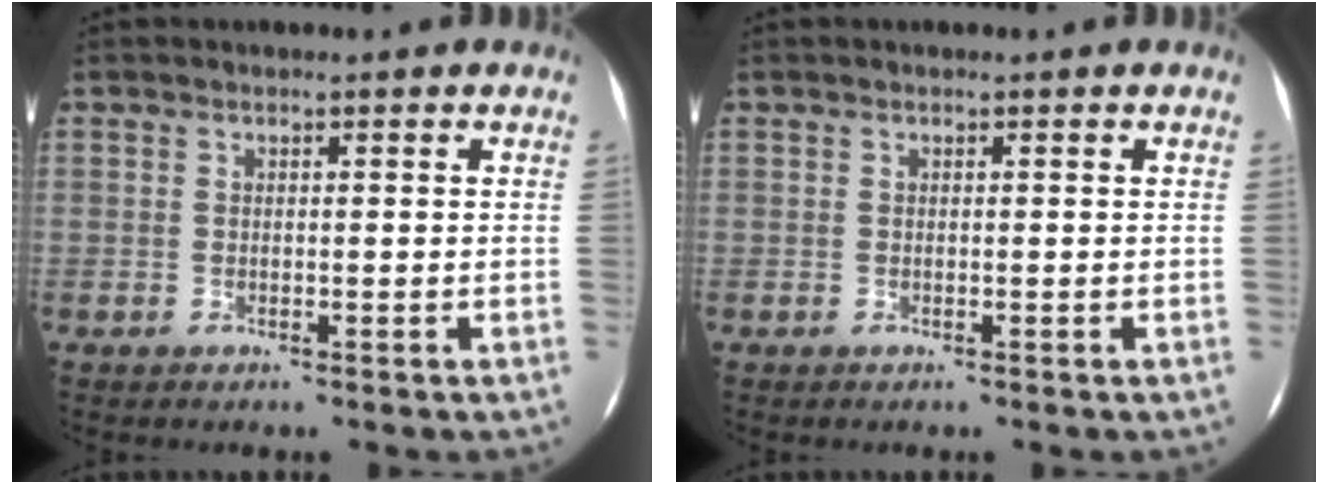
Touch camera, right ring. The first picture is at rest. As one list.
[{"total": 0.0}]